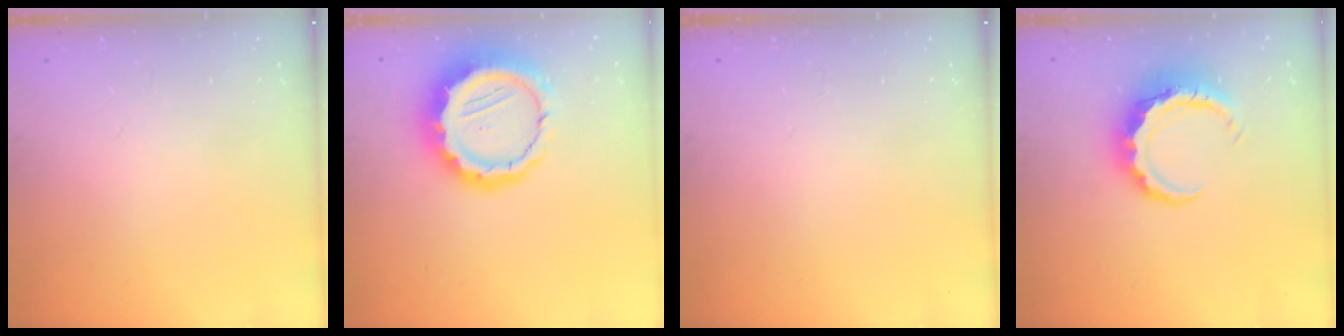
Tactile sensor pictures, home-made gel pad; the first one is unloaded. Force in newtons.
{"total": 15.6, "press": 15.2, "slide": 3.5}
{"total": 0.0}
{"total": 7.9, "press": 7.7, "slide": 1.7}